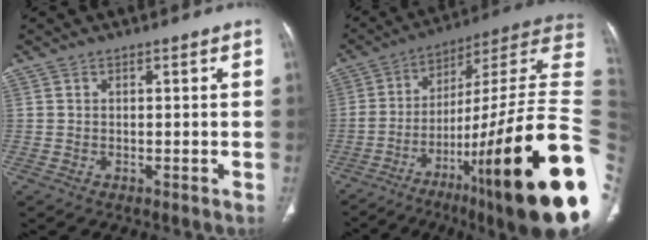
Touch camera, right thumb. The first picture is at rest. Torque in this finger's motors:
{"motor_torque": [4.28, 0.73, 2.16, -0.61, 0.90]}